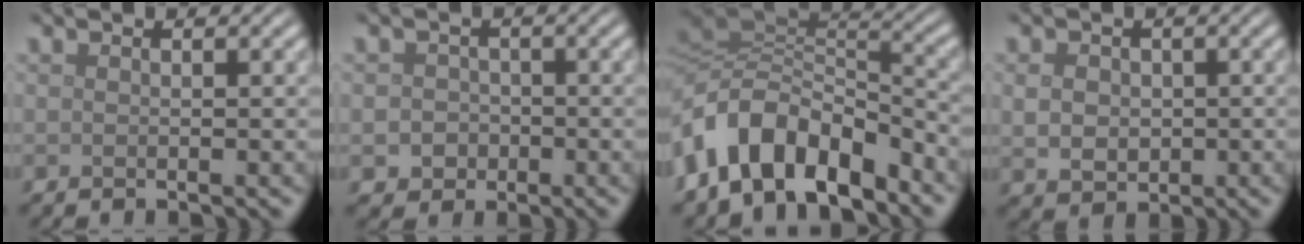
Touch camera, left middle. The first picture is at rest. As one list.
[{"total": 2.3, "force": [-0.7, 2.1, 0.6], "torque": [0.005, -0.001, -0.018]}, {"total": 10.3, "force": [-5.1, 5.9, 6.7], "torque": [-0.115, 0.009, -0.101]}, {"total": 3.0, "force": [0.0, 2.5, 1.7], "torque": [-0.038, -0.005, 0.001]}]